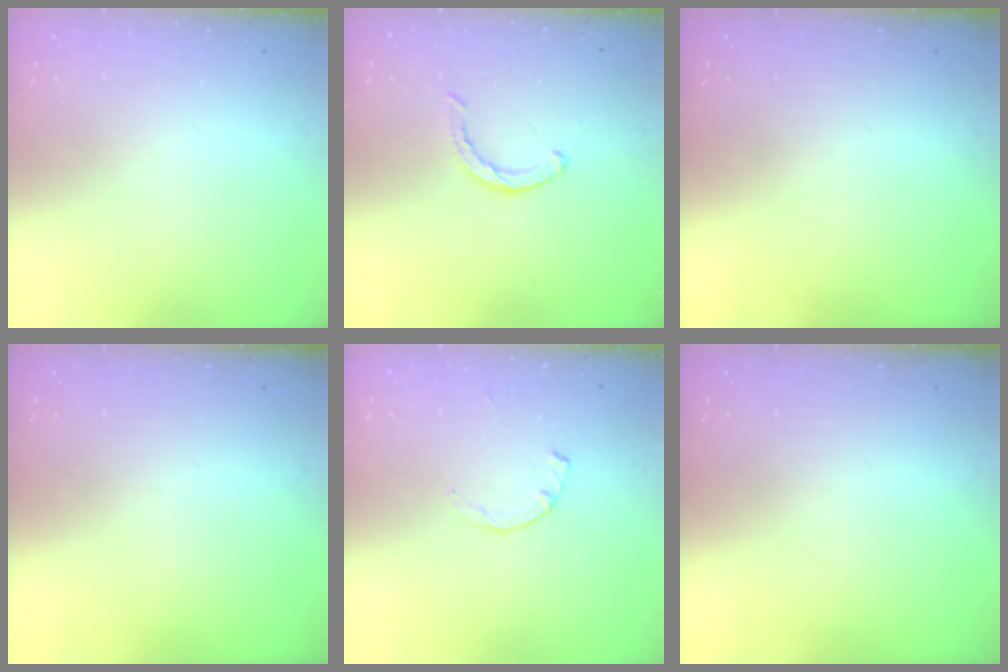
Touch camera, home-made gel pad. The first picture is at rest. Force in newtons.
{"total": 2.7, "press": 2.7, "slide": 0.4}
{"total": 0.0}
{"total": 0.0}
{"total": 1.2, "press": 1.2, "slide": 0.3}
{"total": 0.0}